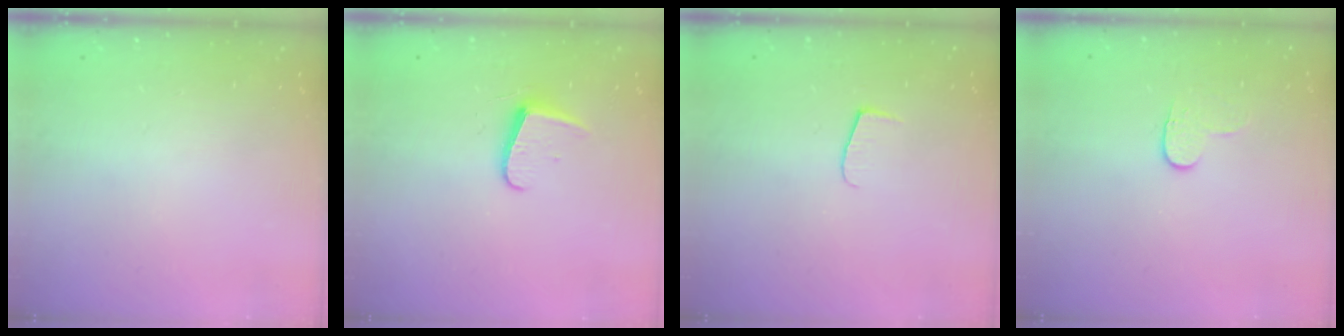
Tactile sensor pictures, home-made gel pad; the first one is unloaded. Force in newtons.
{"total": 6.8, "press": 6.8, "slide": 0.7}
{"total": 5.3, "press": 5.2, "slide": 0.4}
{"total": 4.2, "press": 4.2, "slide": 0.5}